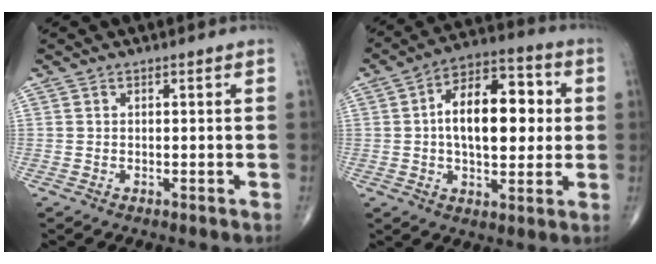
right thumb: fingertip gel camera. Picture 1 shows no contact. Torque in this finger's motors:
{"motor_torque": [0.22, 0.76, 1.10, 0.05, 0.12]}